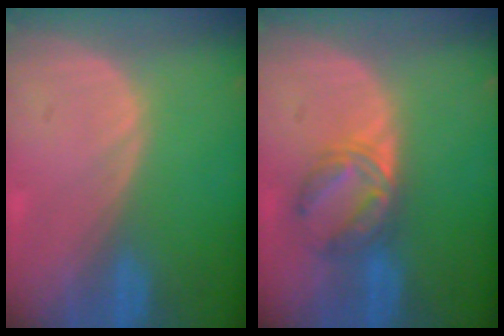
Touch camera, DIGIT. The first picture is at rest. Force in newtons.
{"total": 5.6, "press": 5.5, "slide": 1.1}